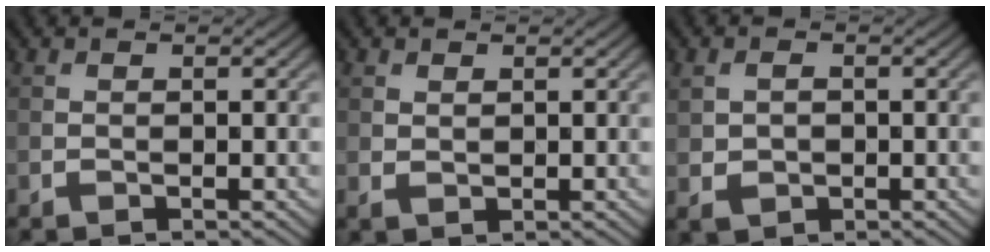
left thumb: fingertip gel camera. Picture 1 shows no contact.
{"total": 1.1, "force": [0.7, 0.7, 0.5], "torque": [-0.011, -0.003, 0.018]}
{"total": 2.6, "force": [0.1, 2.0, 1.6], "torque": [-0.036, -0.003, 0.004]}